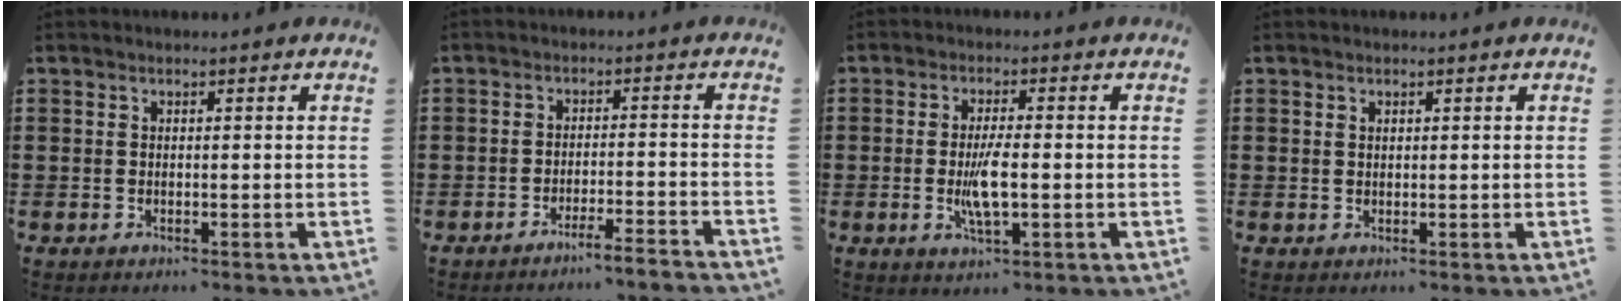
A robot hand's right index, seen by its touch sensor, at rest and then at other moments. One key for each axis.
{"total": 3.4, "fx": -3.1, "fy": -0.6, "fz": 1.2, "tx": -0.020, "ty": -0.007, "tz": -0.062}
{"total": 5.2, "fx": -0.7, "fy": 1.3, "fz": 5.0, "tx": -0.107, "ty": -0.009, "tz": -0.018}
{"total": 0.7, "fx": 0.4, "fy": 0.5, "fz": 0.3, "tx": -0.007, "ty": 0.001, "tz": 0.008}